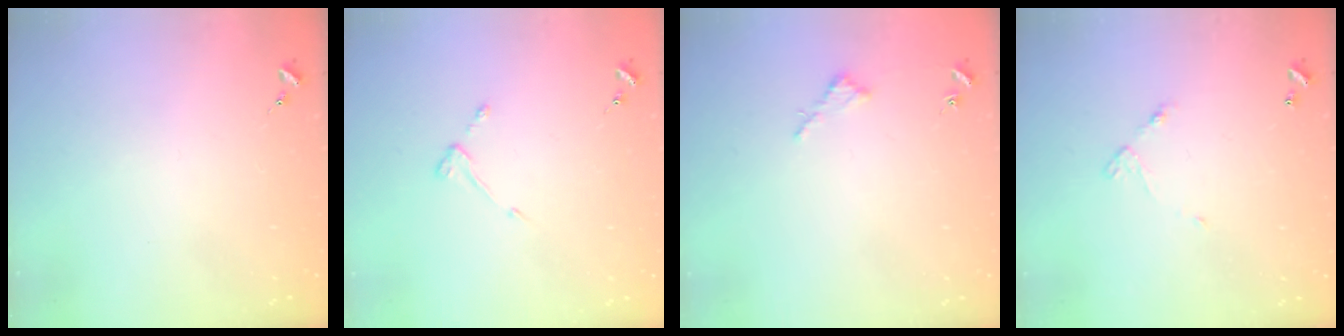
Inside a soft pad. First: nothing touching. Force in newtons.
{"total": 3.5, "press": 3.4, "slide": 0.5}
{"total": 2.6, "press": 2.6, "slide": 0.2}
{"total": 4.5, "press": 4.5, "slide": 0.3}